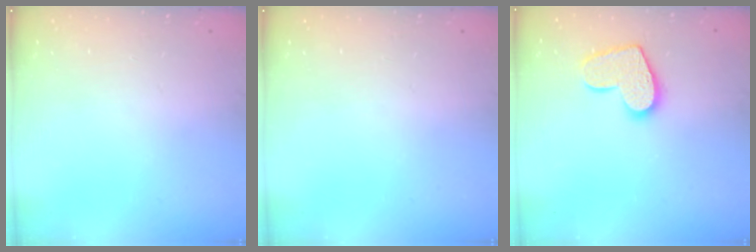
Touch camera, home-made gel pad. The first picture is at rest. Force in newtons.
{"total": 0.0}
{"total": 12.1, "press": 12.0, "slide": 0.8}